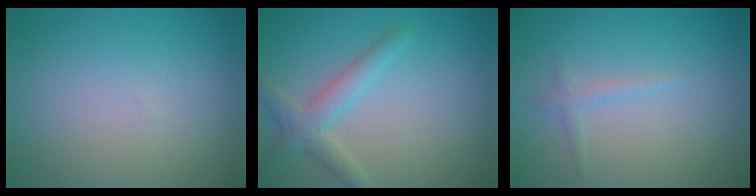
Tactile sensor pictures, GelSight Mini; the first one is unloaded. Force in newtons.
{"total": 3.0, "press": 3.0, "slide": 0.1}
{"total": 0.6, "press": 0.6, "slide": 0.1}